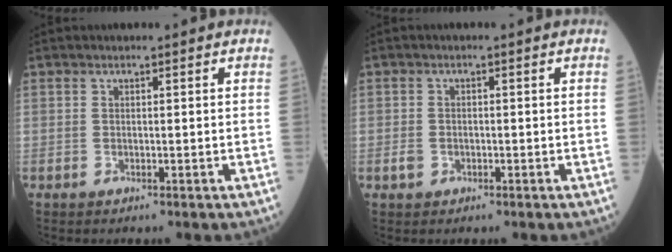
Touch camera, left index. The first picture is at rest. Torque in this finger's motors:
{"motor_torque": [-0.11, 0.07, 0.09, 0.03]}